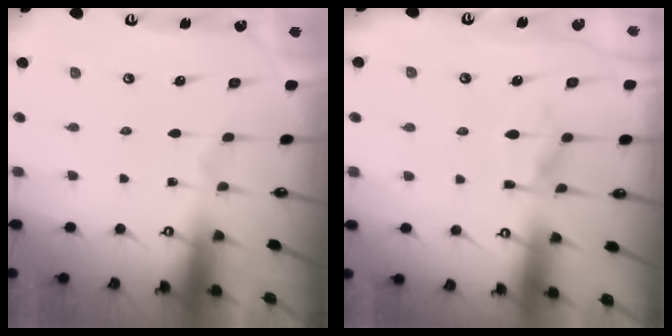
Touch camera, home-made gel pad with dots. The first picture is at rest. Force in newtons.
{"total": 7.1, "press": 7.1, "slide": 0.7}